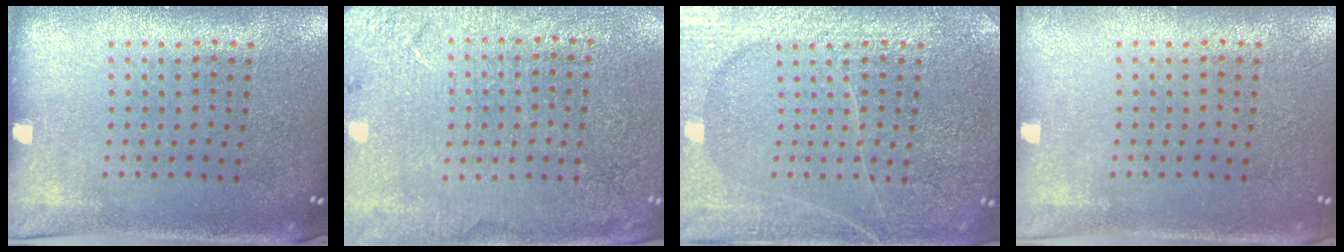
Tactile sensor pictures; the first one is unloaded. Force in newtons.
{"total": 2.7, "press": 2.7, "slide": 0.1}
{"total": 3.7, "press": 3.7, "slide": 0.3}
{"total": 0.8, "press": 0.7, "slide": 0.4}